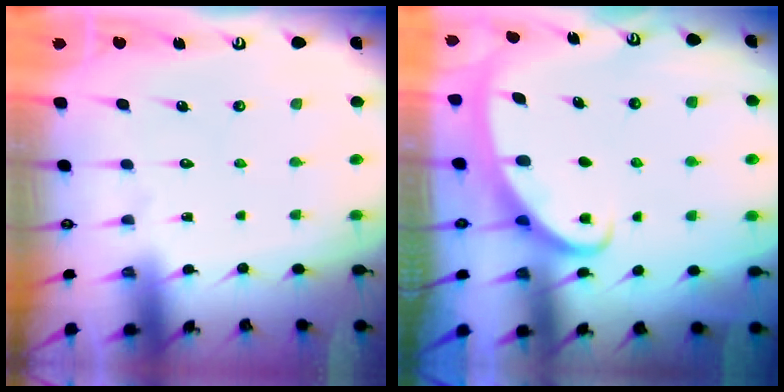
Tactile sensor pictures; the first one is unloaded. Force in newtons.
{"total": 2.4, "press": 2.4, "slide": 0.4}